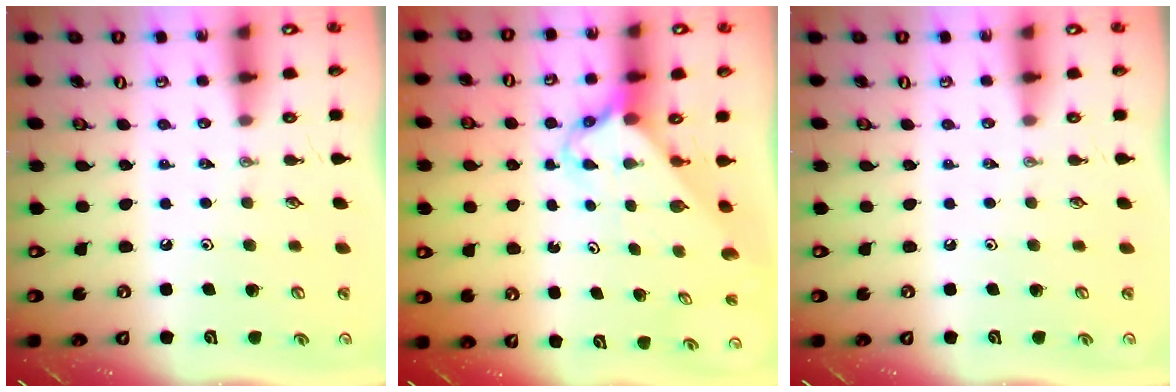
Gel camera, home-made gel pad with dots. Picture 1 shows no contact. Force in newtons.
{"total": 2.7, "press": 2.7, "slide": 0.2}
{"total": 0.0}